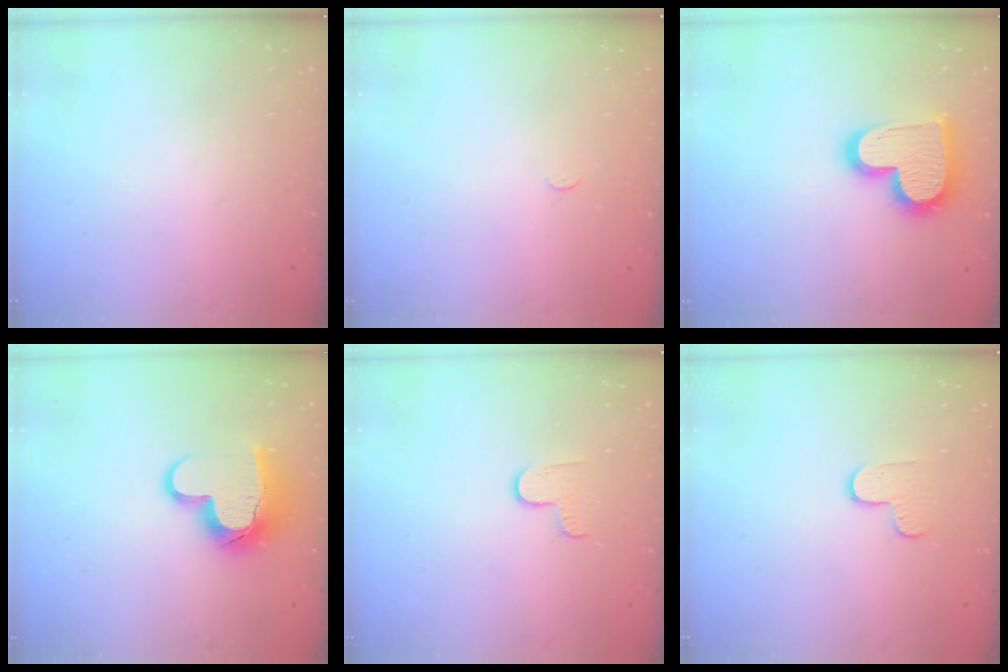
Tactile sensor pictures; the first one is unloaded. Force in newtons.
{"total": 2.3, "press": 2.3, "slide": 0.3}
{"total": 17.9, "press": 17.8, "slide": 1.3}
{"total": 14.3, "press": 14.3, "slide": 1.1}
{"total": 4.7, "press": 4.7, "slide": 0.4}
{"total": 4.5, "press": 4.5, "slide": 0.4}